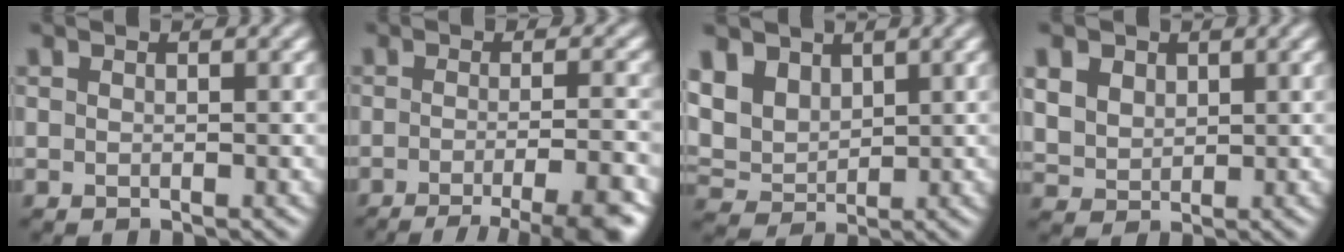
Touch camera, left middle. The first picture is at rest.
{"total": 8.3, "force": [-4.9, 2.0, 6.4], "torque": [-0.076, -0.003, -0.063]}
{"total": 5.2, "force": [3.2, 3.4, 2.1], "torque": [-0.085, 0.008, 0.073]}
{"total": 4.8, "force": [3.0, 3.3, 1.8], "torque": [-0.074, 0.014, 0.057]}